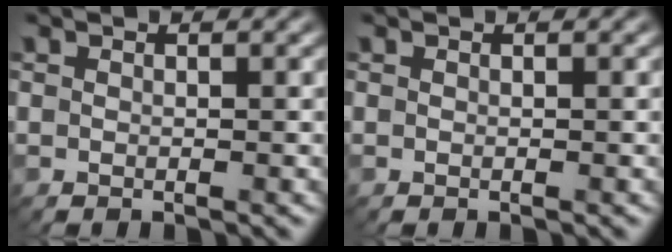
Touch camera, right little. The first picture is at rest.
{"total": 0.0}